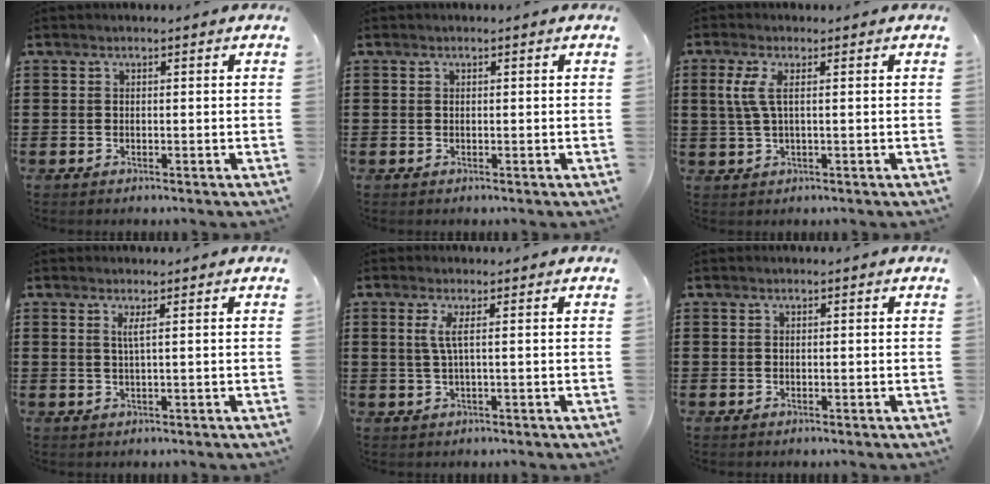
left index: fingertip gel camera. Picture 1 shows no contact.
{"total": 0.0}
{"total": 3.5, "force": [0.6, 0.8, 3.3], "torque": [-0.089, -0.007, 0.002]}
{"total": 1.7, "force": [0.5, -0.3, 1.6], "torque": [-0.032, -0.004, 0.008]}
{"total": 2.7, "force": [0.4, -0.1, 2.6], "torque": [-0.060, -0.007, 0.004]}
{"total": 0.0}